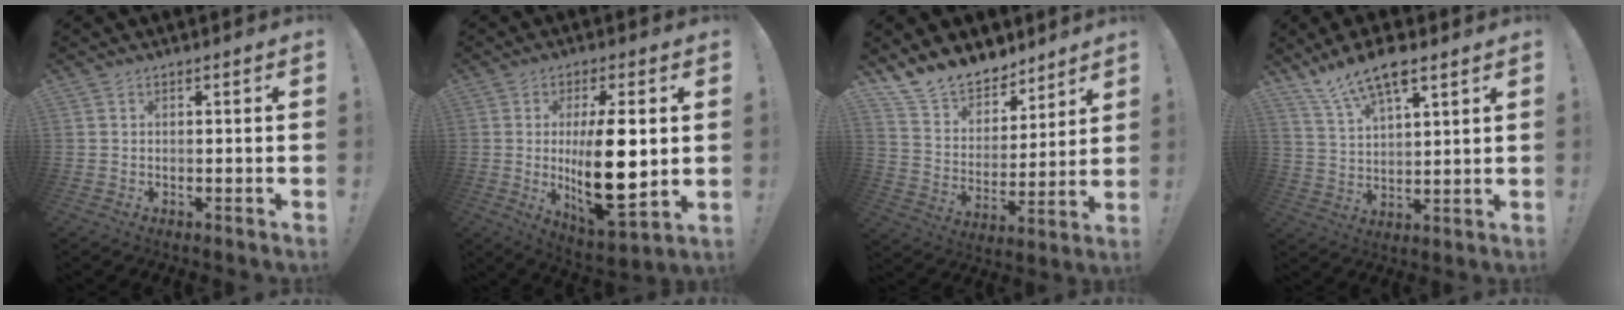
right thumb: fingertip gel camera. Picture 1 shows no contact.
{"total": 18.3, "force": [0.9, 6.9, 16.9], "torque": [-0.271, -0.025, 0.016]}
{"total": 13.6, "force": [11.6, 6.4, 2.8], "torque": [-0.063, -0.093, 0.221]}
{"total": 11.3, "force": [8.2, 3.7, 6.8], "torque": [-0.127, -0.043, 0.151]}